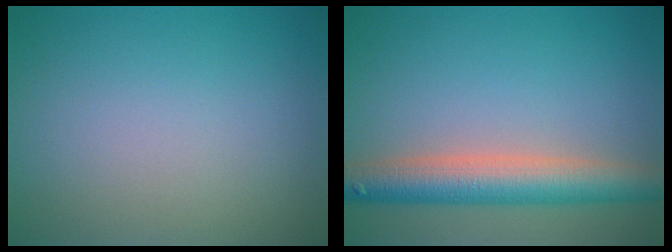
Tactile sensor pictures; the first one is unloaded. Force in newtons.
{"total": 6.1, "press": 6.1, "slide": 0.3}